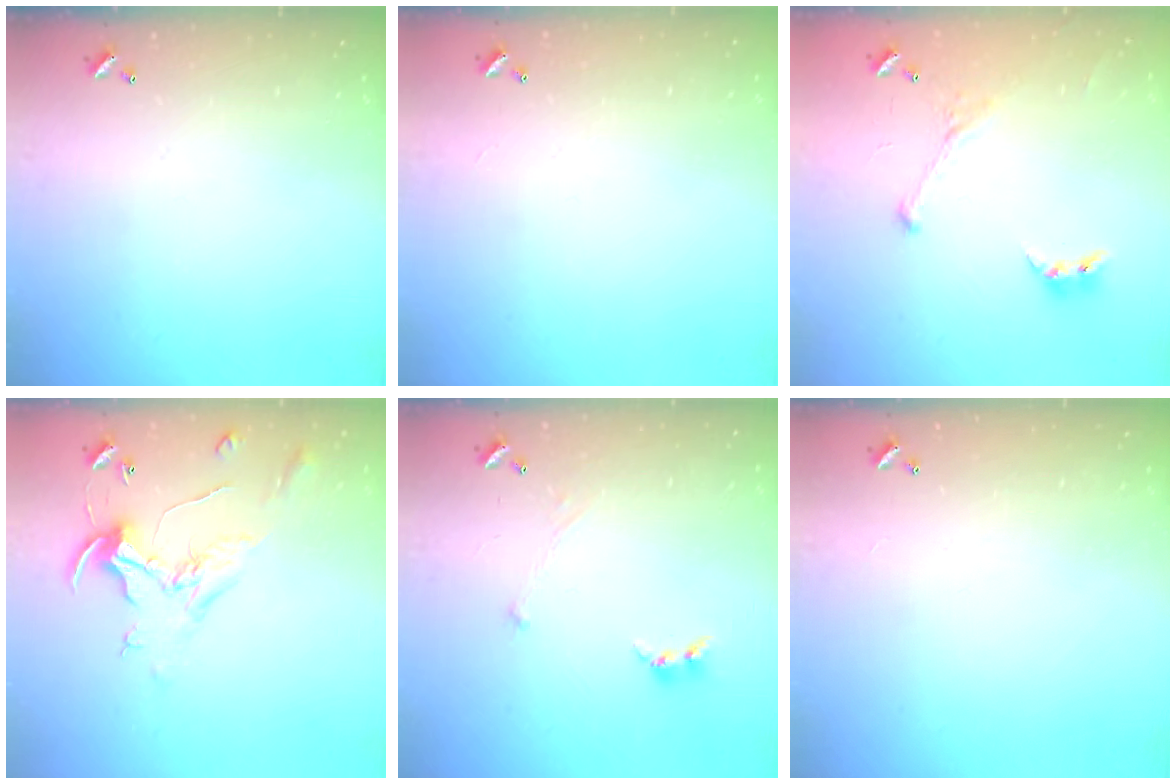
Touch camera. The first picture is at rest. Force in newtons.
{"total": 1.0, "press": 0.9, "slide": 0.5}
{"total": 2.0, "press": 2.0, "slide": 0.4}
{"total": 0.8, "press": 0.5, "slide": 0.6}
{"total": 0.6, "press": 0.6, "slide": 0.3}
{"total": 0.6, "press": 0.2, "slide": 0.6}